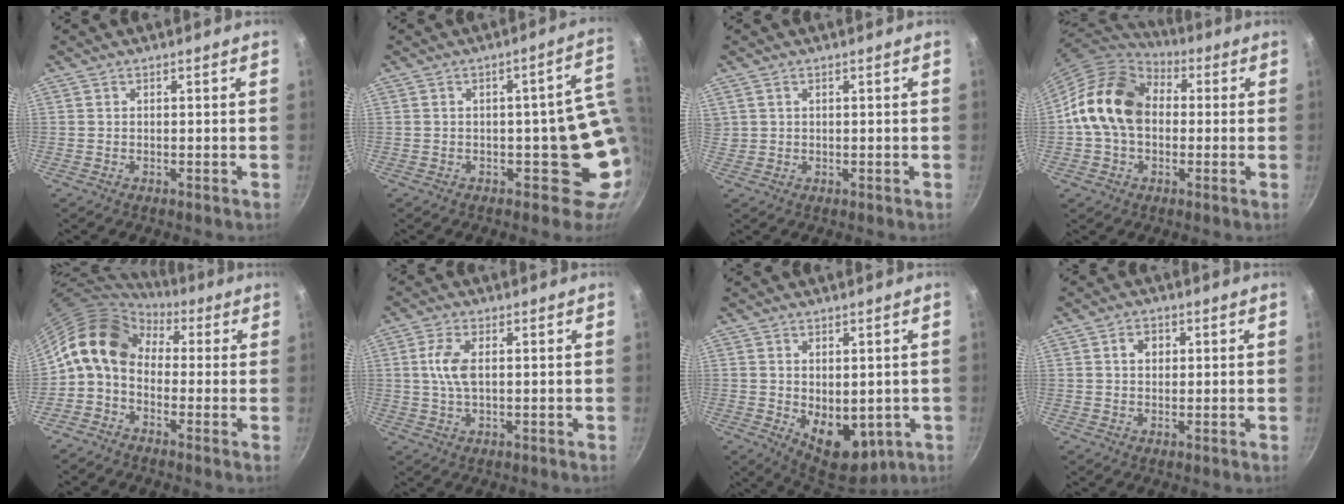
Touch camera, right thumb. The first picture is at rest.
{"total": 10.5, "force": [0.6, 6.4, 8.3], "torque": [-0.028, 0.000, 0.014]}
{"total": 1.2, "force": [0.6, 0.9, 0.4], "torque": [-0.004, 0.007, 0.015]}
{"total": 16.2, "force": [0.7, 11.9, 11.0], "torque": [-0.167, 0.031, -0.003]}
{"total": 10.8, "force": [1.3, 7.9, 7.2], "torque": [-0.106, 0.030, -0.004]}
{"total": 5.4, "force": [0.7, 2.5, 4.7], "torque": [-0.098, 0.004, 0.012]}
{"total": 10.6, "force": [-1.4, 6.8, 8.1], "torque": [-0.085, -0.020, -0.001]}
{"total": 3.0, "force": [0.8, 2.4, 1.7], "torque": [-0.011, 0.004, 0.011]}